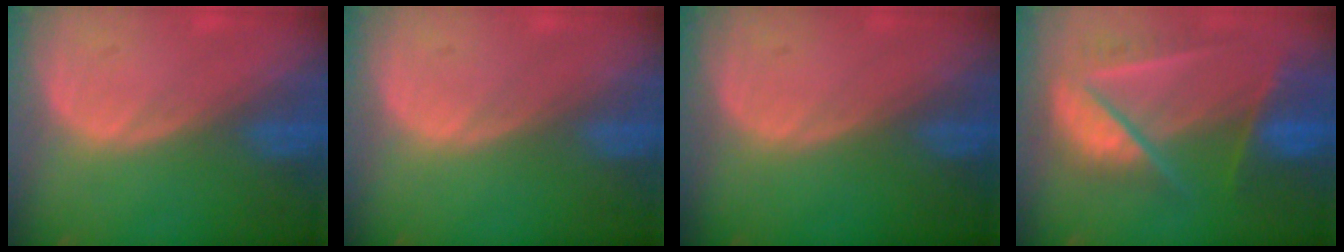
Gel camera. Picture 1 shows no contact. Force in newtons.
{"total": 0.0}
{"total": 0.0}
{"total": 9.7, "press": 8.2, "slide": 5.1}